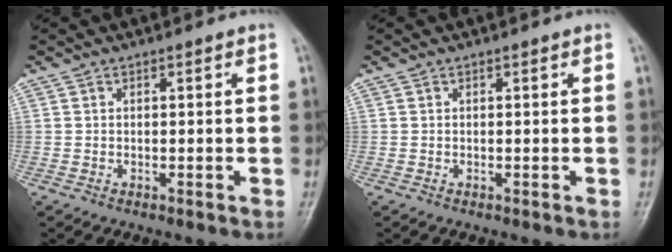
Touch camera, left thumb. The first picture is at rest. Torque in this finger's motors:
{"motor_torque": [0.00, 0.00, 0.00, 0.00, 0.00]}